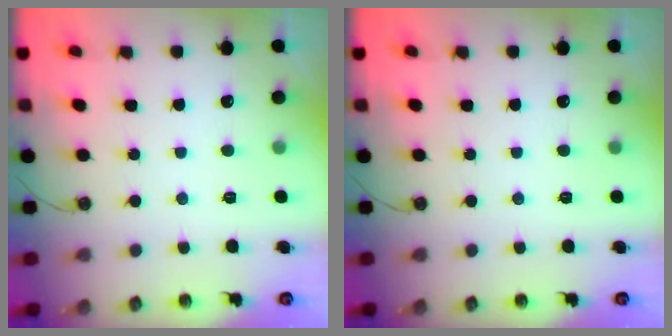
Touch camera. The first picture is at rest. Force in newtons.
{"total": 0.0}